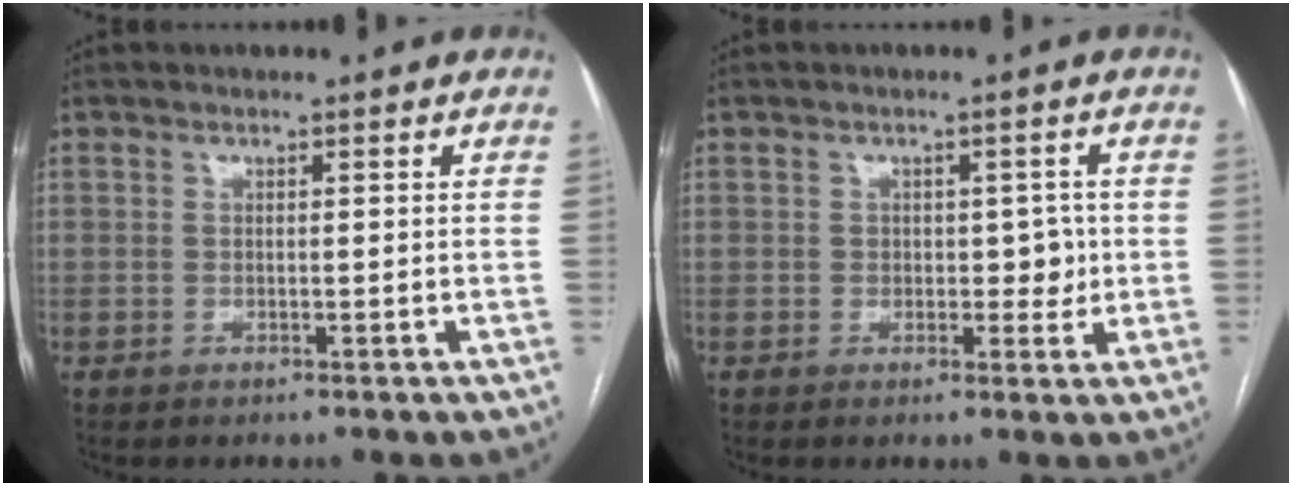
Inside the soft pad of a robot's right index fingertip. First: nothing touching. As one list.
[{"total": 3.5, "force": [0.0, 2.3, 2.7], "torque": [-0.025, 0.005, 0.003]}]